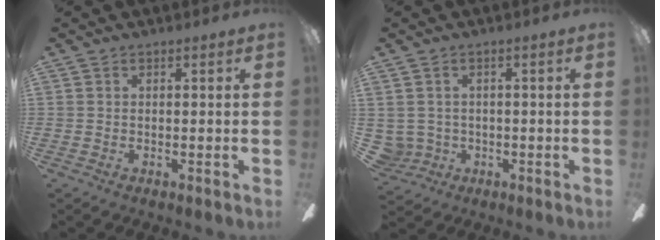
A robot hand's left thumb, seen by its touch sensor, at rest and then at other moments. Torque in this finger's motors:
{"motor_torque": [-0.22, 0.23, 0.14, -0.16, 0.01]}